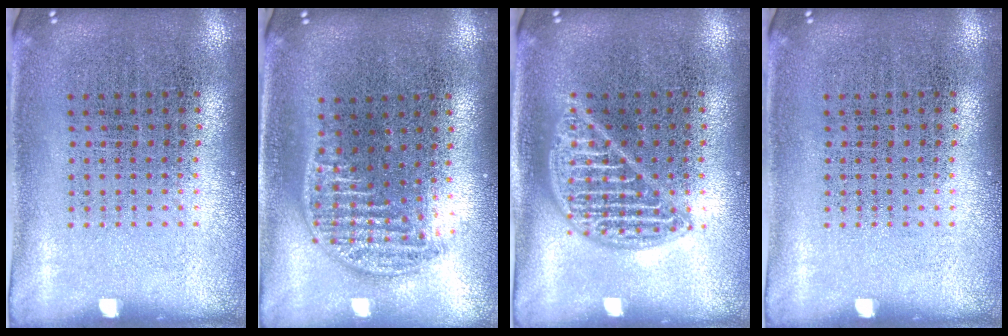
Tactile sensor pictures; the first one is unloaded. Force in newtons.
{"total": 1.3, "press": 1.1, "slide": 0.5}
{"total": 2.1, "press": 2.1, "slide": 0.3}
{"total": 0.0}